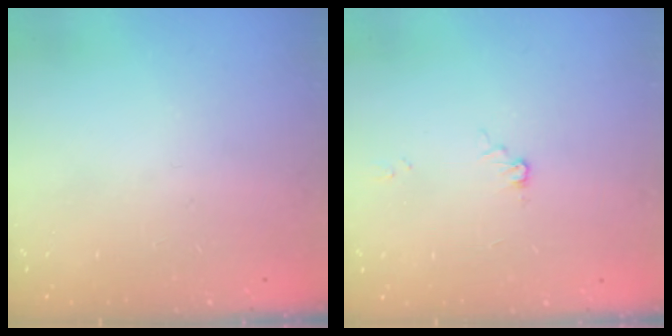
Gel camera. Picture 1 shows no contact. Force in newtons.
{"total": 3.8, "press": 3.8, "slide": 0.3}